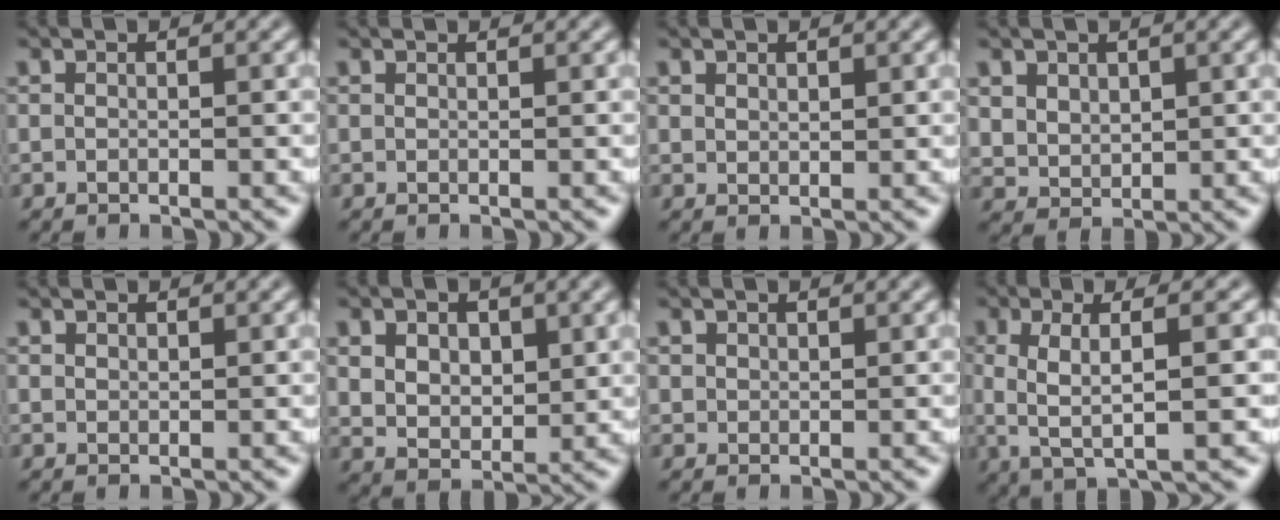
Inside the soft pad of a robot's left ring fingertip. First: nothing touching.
{"total": 0.6, "force": [0.6, 0.1, 0.0], "torque": [-0.001, -0.001, 0.009]}
{"total": 1.0, "force": [0.8, 0.5, 0.3], "torque": [-0.006, -0.001, 0.017]}
{"total": 2.4, "force": [1.0, 1.9, 1.1], "torque": [-0.030, -0.008, 0.023]}
{"total": 0.8, "force": [0.7, 0.4, 0.1], "torque": [-0.002, 0.000, 0.016]}
{"total": 5.4, "force": [1.7, 3.7, 3.6], "torque": [-0.066, -0.002, 0.025]}
{"total": 1.1, "force": [0.8, 0.7, 0.1], "torque": [-0.002, -0.001, 0.017]}
{"total": 5.3, "force": [0.2, 1.5, 5.1], "torque": [-0.099, 0.003, 0.003]}